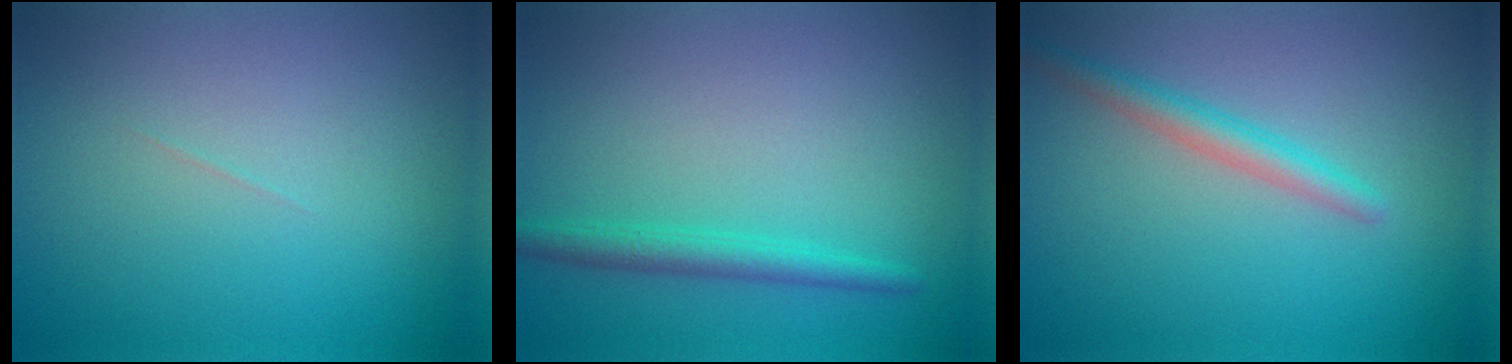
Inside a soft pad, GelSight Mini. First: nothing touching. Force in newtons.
{"total": 2.2, "press": 2.2, "slide": 0.2}
{"total": 2.4, "press": 2.4, "slide": 0.1}